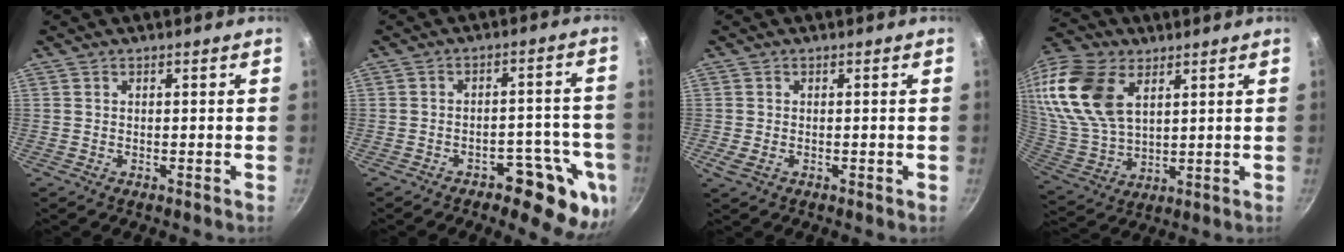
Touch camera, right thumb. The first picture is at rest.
{"total": 11.4, "force": [-5.6, 5.8, 8.1], "torque": [-0.044, 0.044, -0.068]}
{"total": 2.2, "force": [-0.6, 1.4, 1.7], "torque": [-0.022, -0.004, -0.010]}
{"total": 20.5, "force": [8.1, 12.6, 14.0], "torque": [-0.289, -0.019, 0.163]}